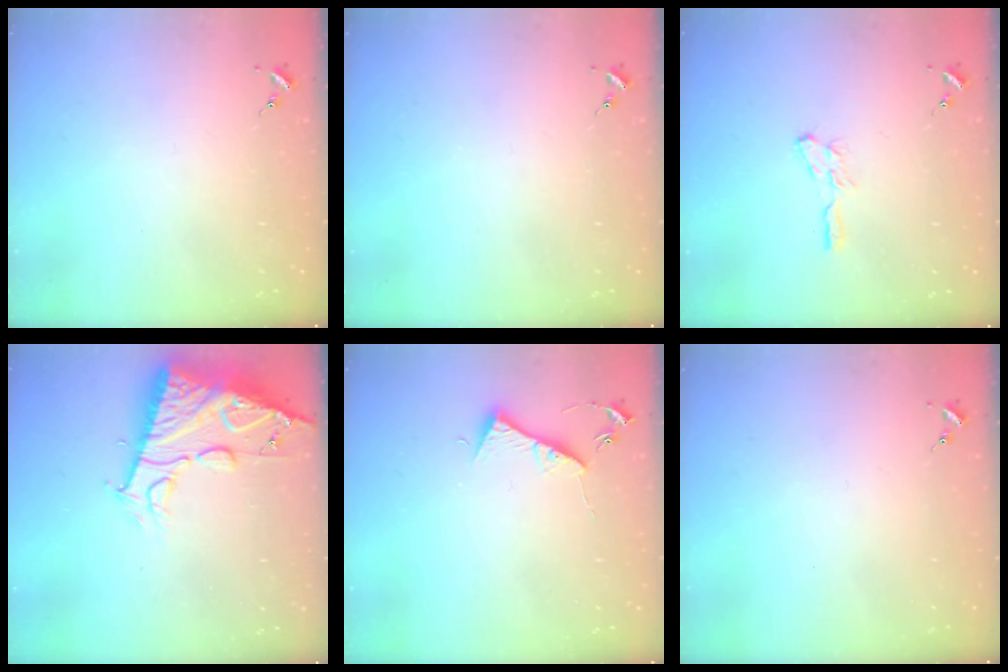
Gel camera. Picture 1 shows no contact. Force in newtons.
{"total": 0.0}
{"total": 5.6, "press": 5.6, "slide": 0.7}
{"total": 17.2, "press": 17.1, "slide": 1.6}
{"total": 6.8, "press": 6.8, "slide": 0.6}
{"total": 0.0}